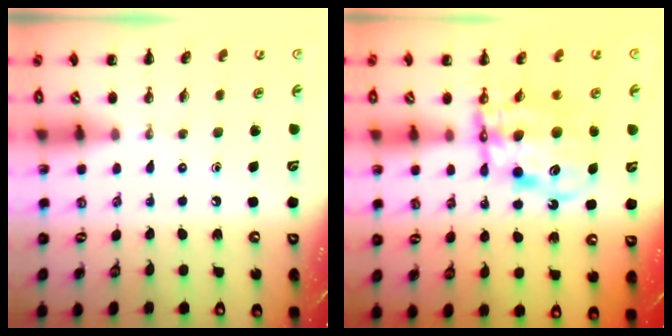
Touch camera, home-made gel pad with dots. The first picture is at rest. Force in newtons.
{"total": 11.4, "press": 10.9, "slide": 3.2}